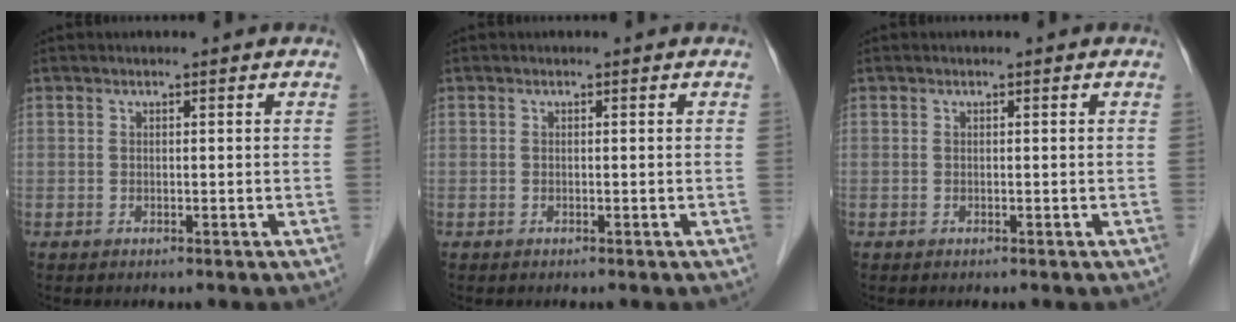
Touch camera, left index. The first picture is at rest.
{"total": 0.0}
{"total": 0.0}